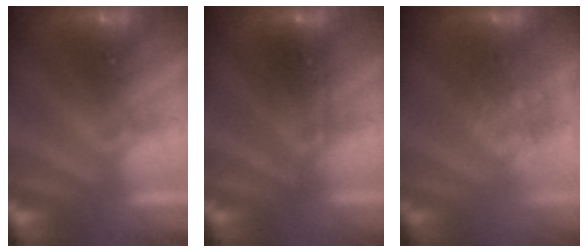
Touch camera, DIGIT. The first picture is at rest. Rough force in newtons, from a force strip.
{"total": 2.4}
{"total": 4.5}